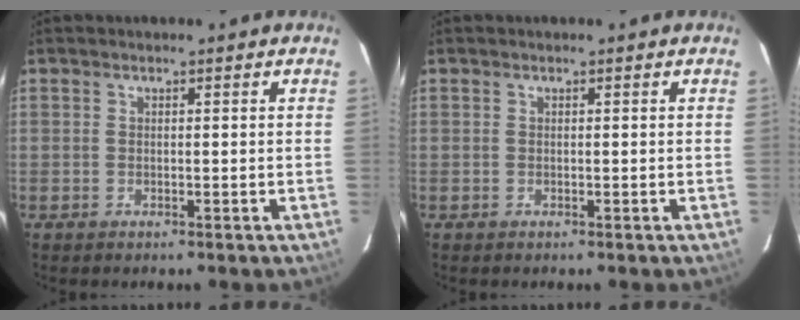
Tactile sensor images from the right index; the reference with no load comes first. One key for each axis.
{"total": 0.0}